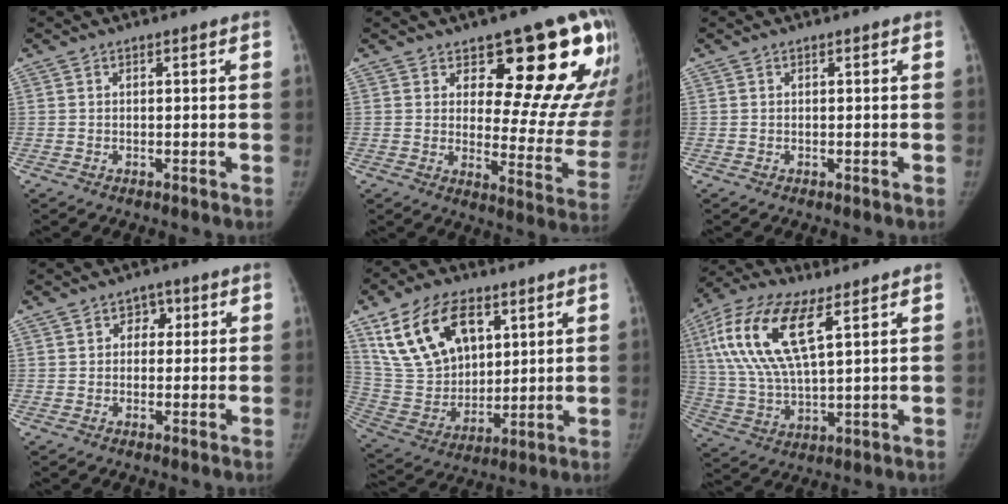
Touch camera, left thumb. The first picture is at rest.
{"total": 19.8, "force": [11.4, 8.6, 13.8], "torque": [-0.115, -0.076, 0.146]}
{"total": 0.0}
{"total": 3.5, "force": [0.9, 2.9, 1.8], "torque": [0.004, 0.004, 0.006]}
{"total": 19.7, "force": [9.4, 12.3, 12.2], "torque": [-0.193, -0.030, 0.186]}
{"total": 17.8, "force": [7.0, 7.0, 14.7], "torque": [-0.308, -0.004, 0.133]}